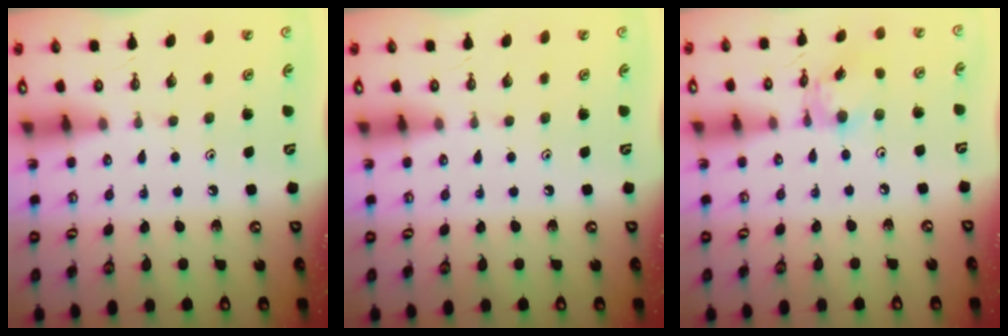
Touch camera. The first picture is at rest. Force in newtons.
{"total": 0.0}
{"total": 10.6, "press": 10.6, "slide": 0.9}